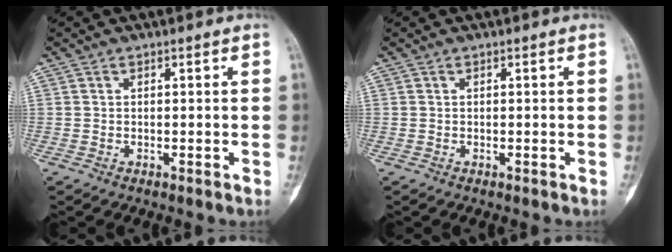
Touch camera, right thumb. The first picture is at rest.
{"total": 0.0}